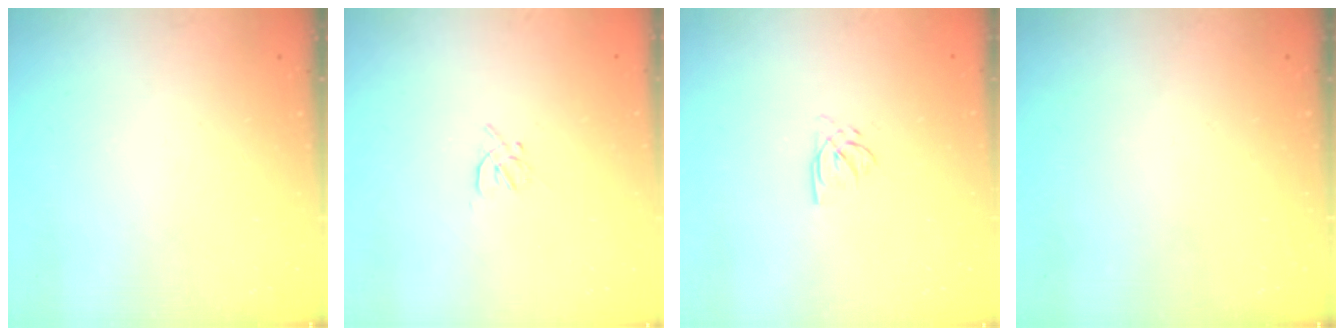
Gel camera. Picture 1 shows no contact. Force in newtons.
{"total": 1.9, "press": 1.8, "slide": 0.5}
{"total": 2.3, "press": 2.3, "slide": 0.3}
{"total": 0.0}